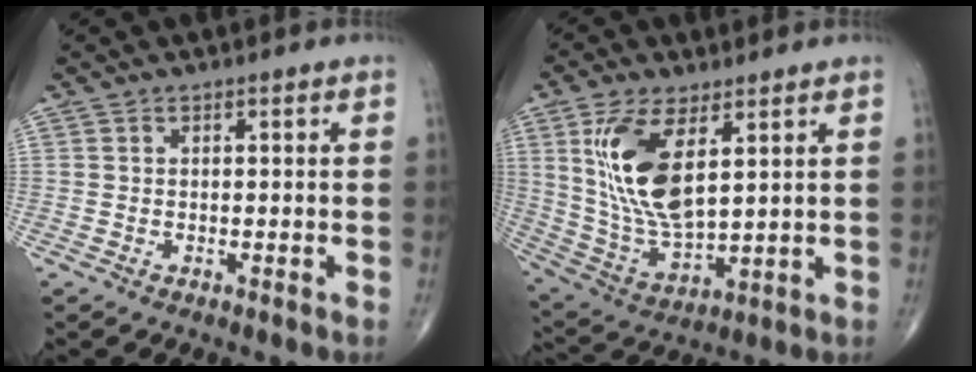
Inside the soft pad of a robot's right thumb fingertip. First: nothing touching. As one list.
[{"total": 15.4, "force": [5.1, 6.8, 12.9], "torque": [-0.257, -0.025, 0.112]}]